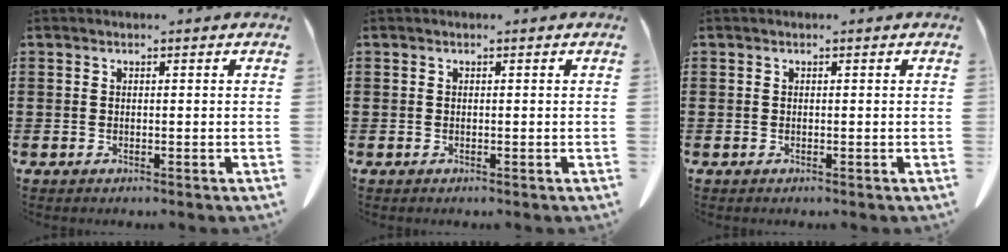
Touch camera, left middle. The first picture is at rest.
{"total": 0.0}
{"total": 0.0}